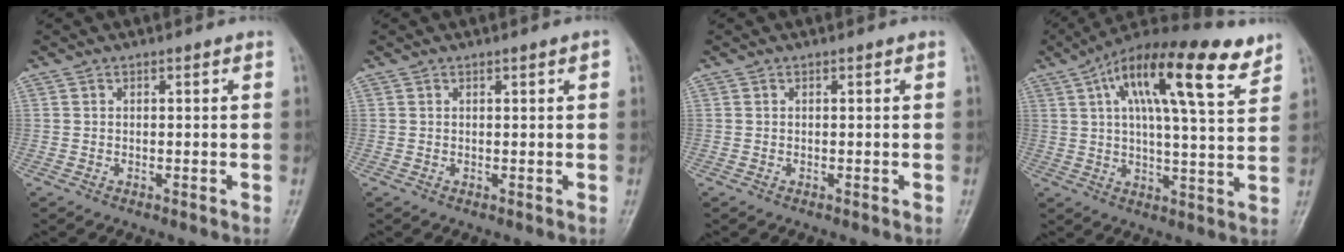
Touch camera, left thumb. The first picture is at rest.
{"total": 1.2, "force": [0.6, 0.2, 1.1], "torque": [-0.016, 0.001, 0.007]}
{"total": 0.0}
{"total": 19.6, "force": [10.1, 5.7, 15.8], "torque": [-0.236, -0.008, 0.155]}